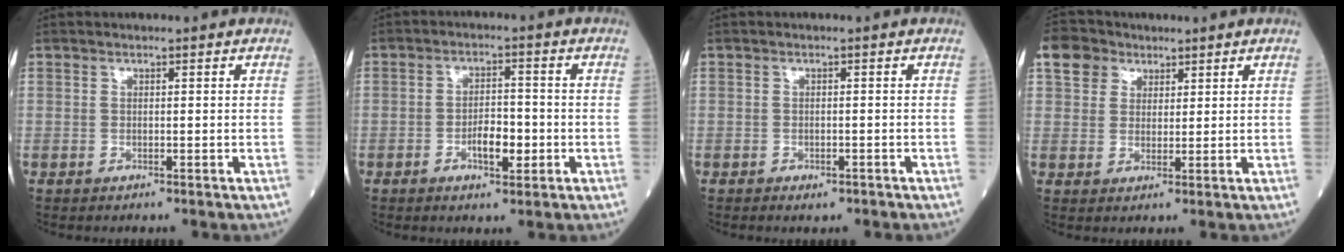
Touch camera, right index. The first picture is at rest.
{"total": 4.7, "force": [-1.5, 1.7, 4.1], "torque": [-0.068, 0.003, -0.023]}
{"total": 1.5, "force": [-1.0, 0.8, 0.6], "torque": [-0.008, 0.002, -0.010]}
{"total": 5.6, "force": [3.1, 4.4, 1.4], "torque": [-0.037, 0.021, 0.059]}